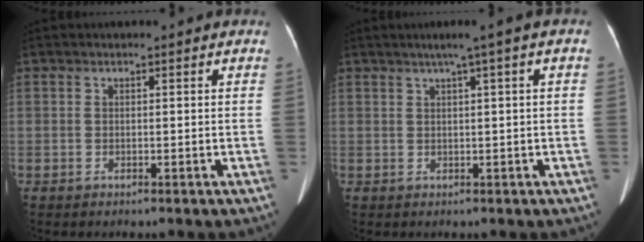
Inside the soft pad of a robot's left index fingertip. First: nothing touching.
{"total": 3.9, "force": [1.5, -0.6, 3.5], "torque": [-0.057, 0.014, 0.025]}